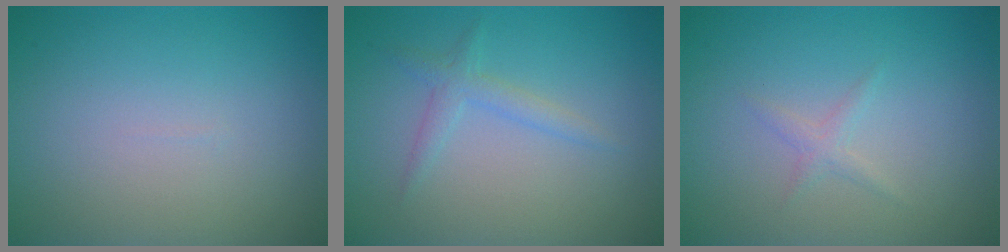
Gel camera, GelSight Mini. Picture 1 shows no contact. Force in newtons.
{"total": 1.6, "press": 1.6, "slide": 0.1}
{"total": 1.0, "press": 1.0, "slide": 0.1}